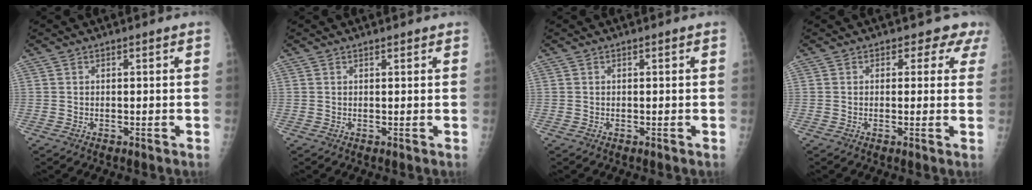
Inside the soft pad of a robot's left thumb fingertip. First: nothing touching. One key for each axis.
{"total": 0.8, "fx": 0.7, "fy": 0.3, "fz": 0.1, "tx": 0.000, "ty": -0.002, "tz": 0.010}
{"total": 0.0}
{"total": 3.7, "fx": 2.7, "fy": 2.4, "fz": 0.2, "tx": 0.029, "ty": -0.013, "tz": 0.008}